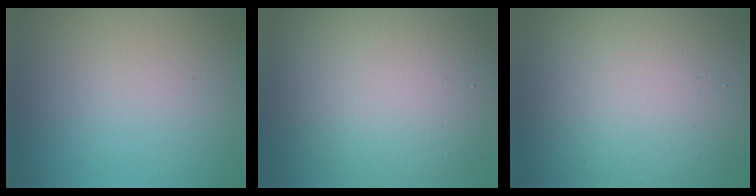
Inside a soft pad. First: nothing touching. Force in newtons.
{"total": 12.3, "press": 12.3, "slide": 0.9}
{"total": 14.1, "press": 14.1, "slide": 0.8}